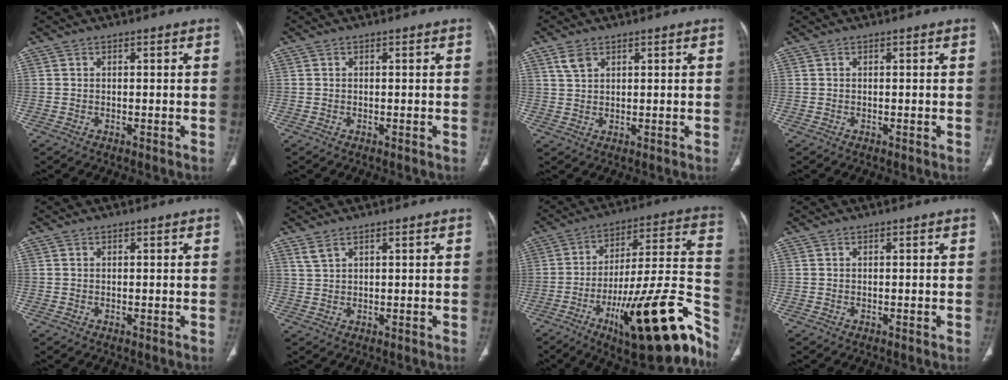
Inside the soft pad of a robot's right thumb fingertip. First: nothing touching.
{"total": 0.0}
{"total": 3.0, "force": [1.8, 1.7, 1.7], "torque": [-0.033, -0.002, 0.044]}
{"total": 0.0}
{"total": 0.0}
{"total": 2.1, "force": [1.6, 0.7, 1.2], "torque": [-0.026, 0.000, 0.043]}
{"total": 29.4, "force": [-14.6, 8.2, 24.2], "torque": [-0.278, 0.086, -0.213]}
{"total": 0.0}